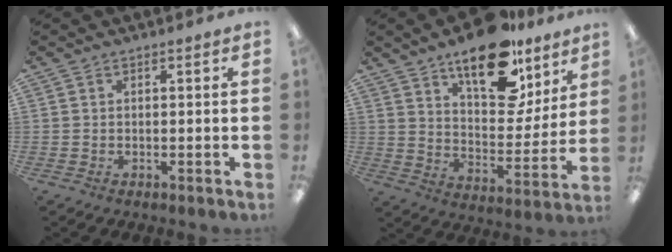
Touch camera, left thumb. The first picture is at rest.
{"total": 19.9, "force": [13.5, 9.1, 11.4], "torque": [-0.161, -0.079, 0.228]}